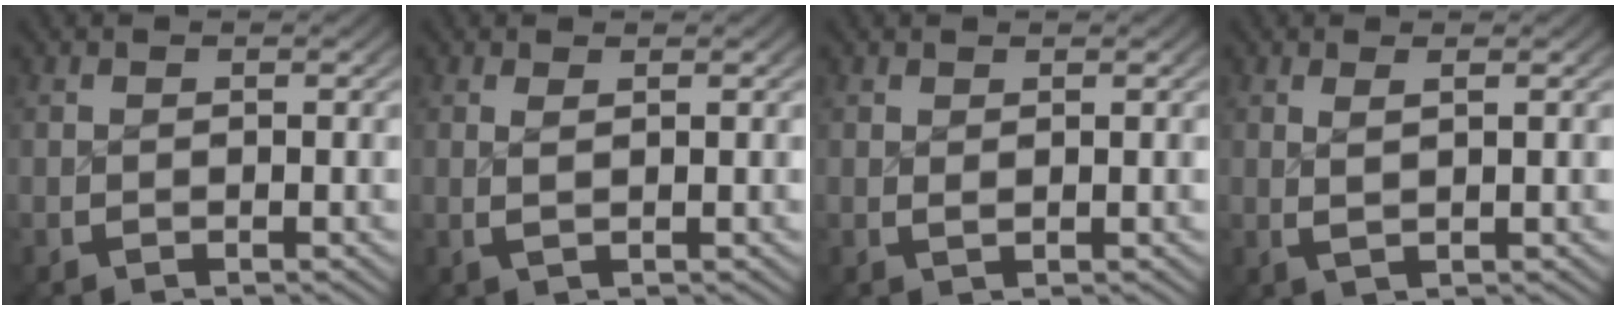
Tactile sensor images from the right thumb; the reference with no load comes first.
{"total": 1.0, "force": [0.5, 0.0, 0.9], "torque": [-0.021, -0.009, 0.014]}
{"total": 0.7, "force": [0.5, 0.2, 0.4], "torque": [-0.008, -0.004, 0.014]}
{"total": 1.4, "force": [0.5, 0.2, 1.3], "torque": [-0.029, -0.007, 0.018]}